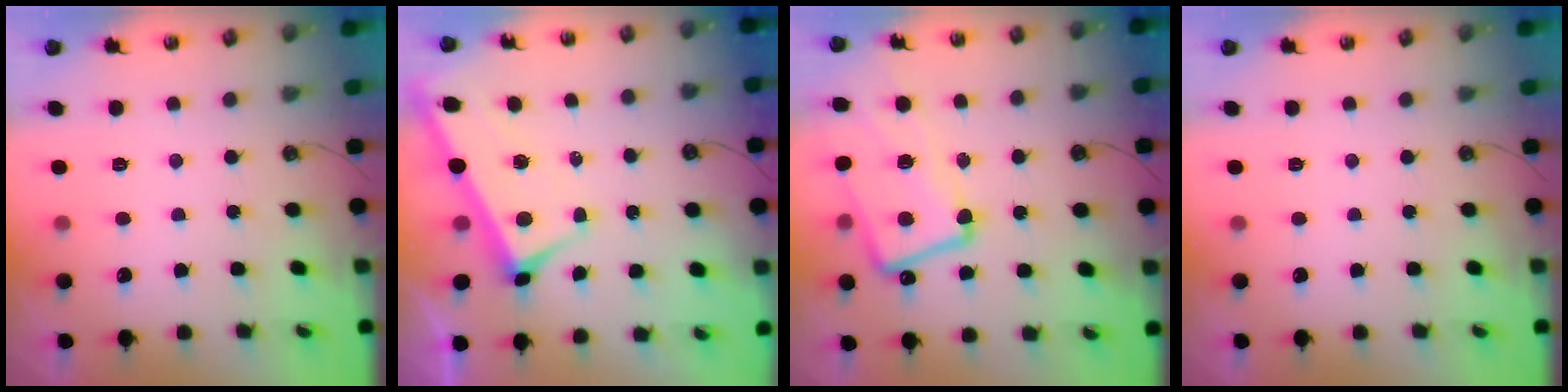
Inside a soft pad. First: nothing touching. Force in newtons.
{"total": 2.9, "press": 2.8, "slide": 0.9}
{"total": 9.1, "press": 9.0, "slide": 1.2}
{"total": 0.0}